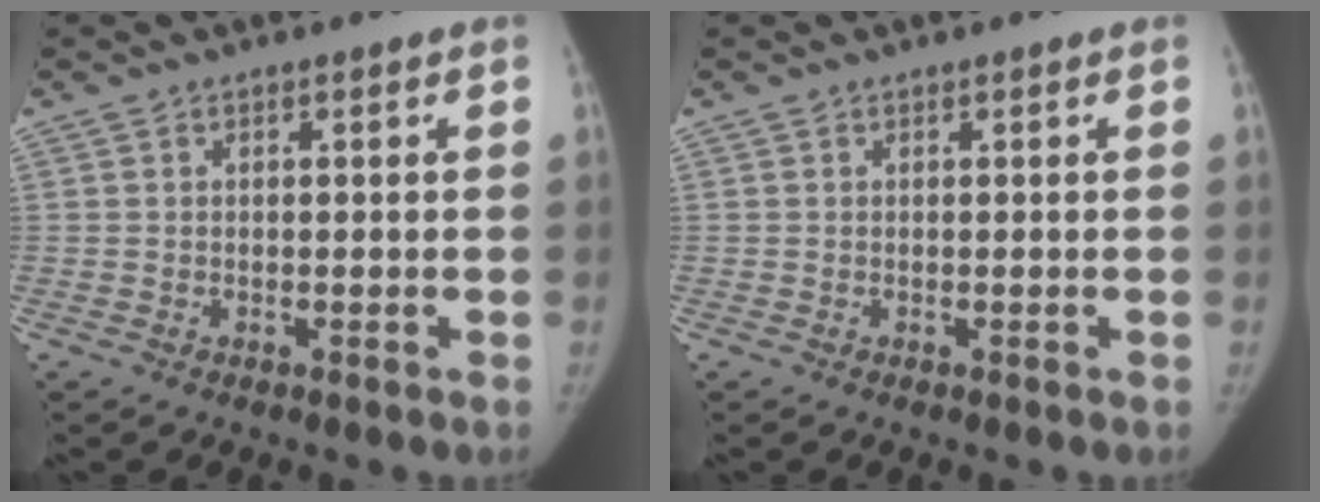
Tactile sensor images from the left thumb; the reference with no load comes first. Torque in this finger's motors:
{"motor_torque": [0.01, -0.01, 0.15, 0.04, 0.01]}